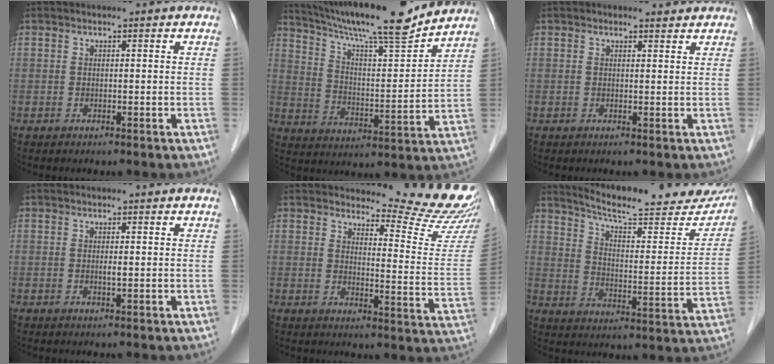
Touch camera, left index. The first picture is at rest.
{"total": 18.3, "force": [16.2, 0.6, 8.4], "torque": [-0.147, -0.002, 0.257]}
{"total": 1.3, "force": [1.2, 0.5, 0.2], "torque": [-0.009, -0.002, 0.013]}
{"total": 0.7, "force": [-0.1, 0.0, 0.6], "torque": [-0.015, -0.005, -0.002]}
{"total": 13.5, "force": [13.2, -0.9, 2.4], "torque": [-0.029, -0.119, 0.145]}
{"total": 23.0, "force": [20.9, 3.4, 9.0], "torque": [-0.126, -0.055, 0.270]}